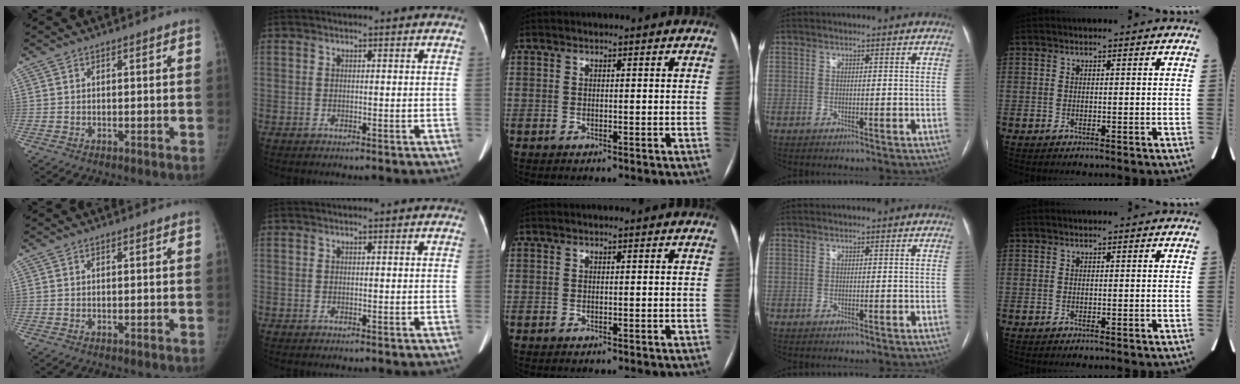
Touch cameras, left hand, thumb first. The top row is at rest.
{}